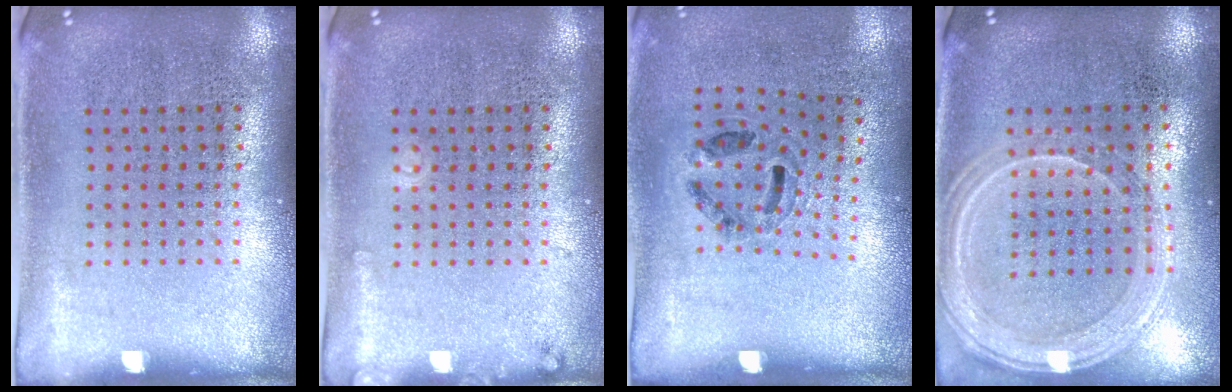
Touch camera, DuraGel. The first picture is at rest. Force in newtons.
{"total": 0.9, "press": 0.9, "slide": 0.1}
{"total": 1.2, "press": 0.8, "slide": 0.8}
{"total": 1.3, "press": 1.3, "slide": 0.1}